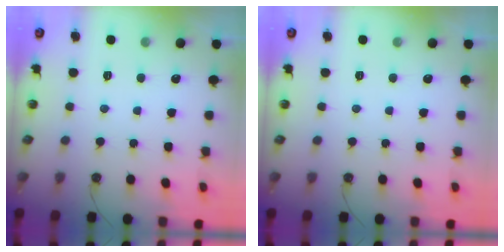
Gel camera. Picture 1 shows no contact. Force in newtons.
{"total": 0.0}